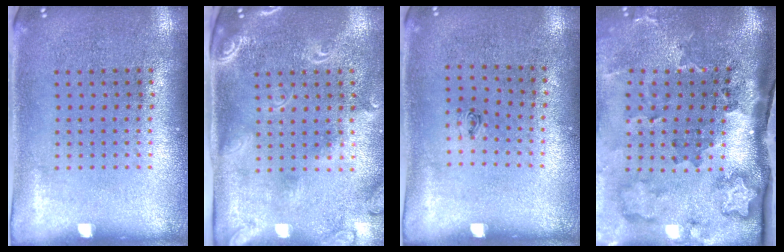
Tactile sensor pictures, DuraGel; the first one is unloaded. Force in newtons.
{"total": 2.4, "press": 1.8, "slide": 1.6}
{"total": 0.5, "press": 0.1, "slide": 0.5}
{"total": 3.8, "press": 2.4, "slide": 3.0}